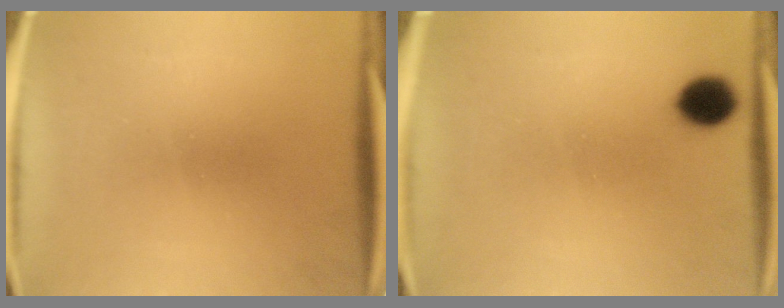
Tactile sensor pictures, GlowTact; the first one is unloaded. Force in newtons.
{"total": 6.0}